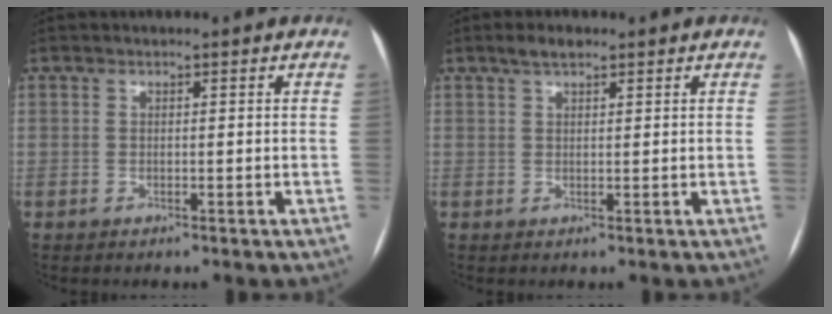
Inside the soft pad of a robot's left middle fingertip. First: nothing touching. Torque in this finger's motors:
{"motor_torque": [0.26, -0.18, -0.06, 0.00]}